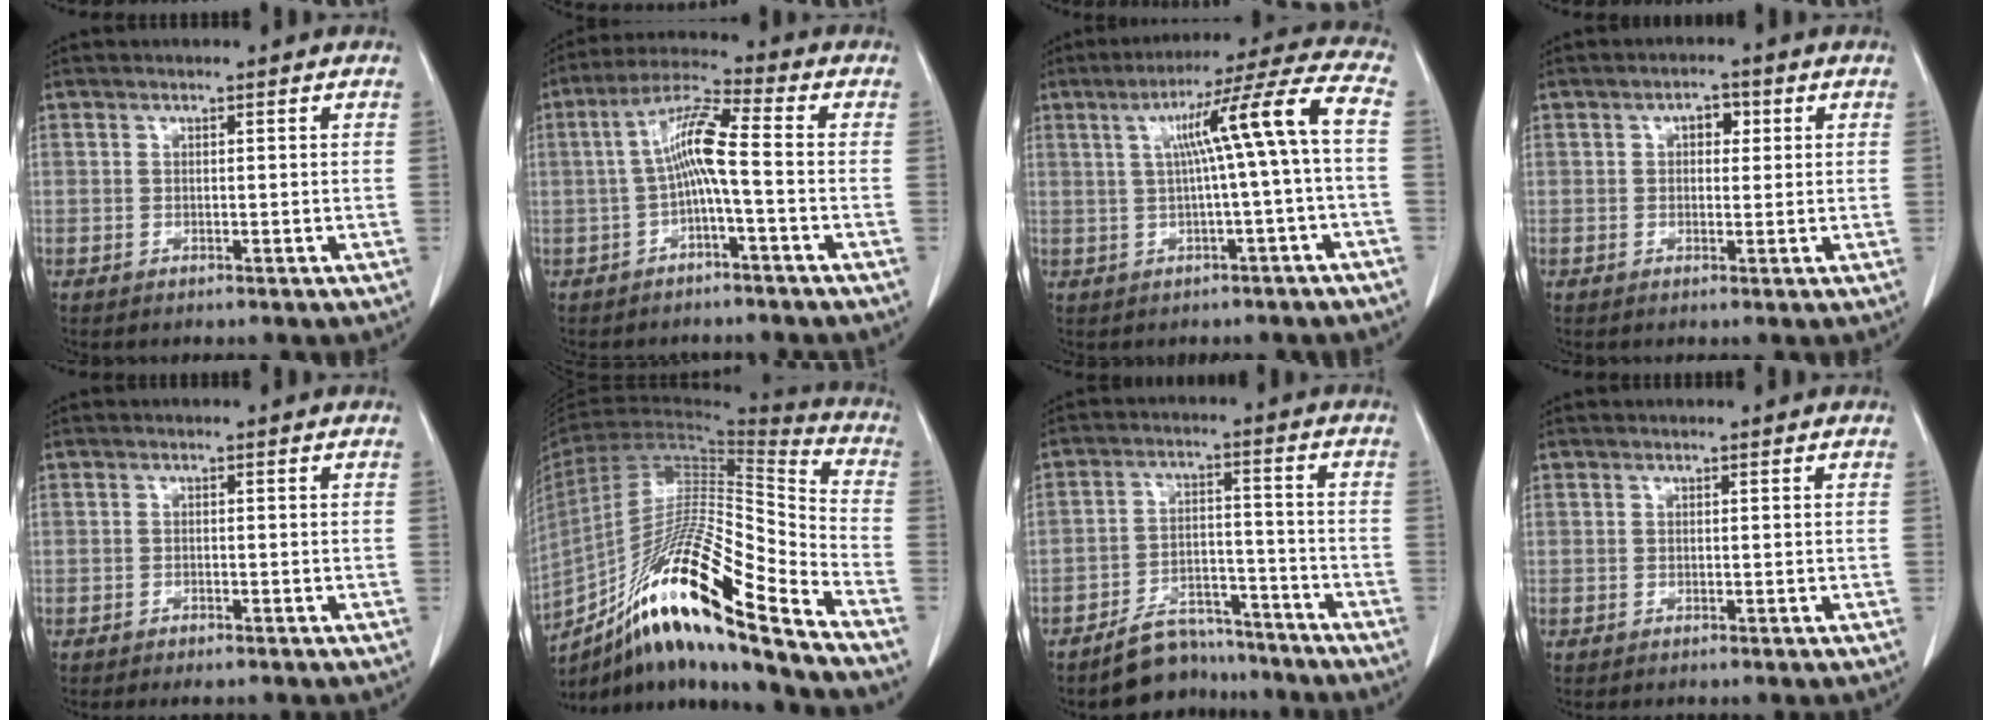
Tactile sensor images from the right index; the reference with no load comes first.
{"total": 7.7, "force": [-0.8, 0.3, 7.7], "torque": [-0.148, 0.022, -0.018]}
{"total": 10.9, "force": [0.5, -1.2, 10.8], "torque": [-0.159, 0.026, 0.009]}
{"total": 2.7, "force": [0.8, 1.6, 2.0], "torque": [-0.026, 0.010, 0.009]}
{"total": 1.4, "force": [-1.1, 0.4, 0.8], "torque": [-0.009, -0.001, -0.008]}
{"total": 23.6, "force": [-15.6, 1.3, 17.7], "torque": [-0.301, -0.020, -0.281]}
{"total": 7.6, "force": [-6.8, 3.3, 0.9], "torque": [-0.005, 0.028, -0.109]}
{"total": 0.0}